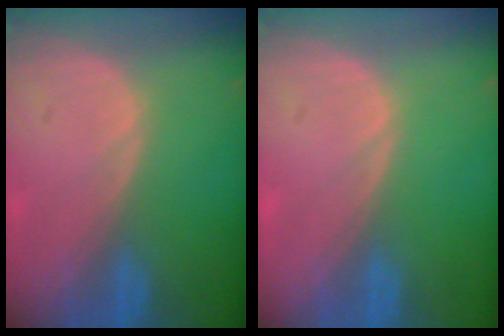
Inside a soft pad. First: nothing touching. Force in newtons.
{"total": 0.0}